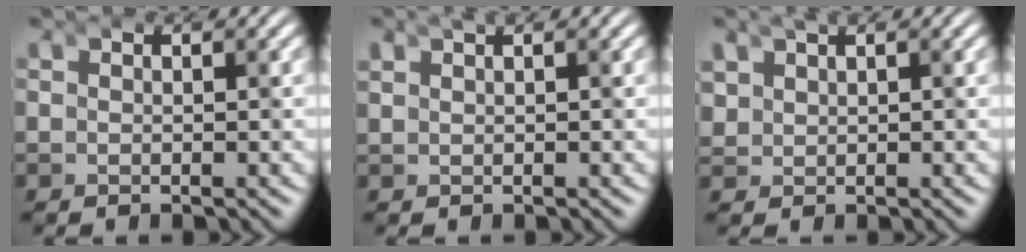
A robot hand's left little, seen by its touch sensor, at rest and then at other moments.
{"total": 1.5, "force": [0.7, 1.2, 0.8], "torque": [-0.010, 0.007, 0.007]}
{"total": 2.1, "force": [0.8, 1.8, 0.7], "torque": [-0.018, -0.001, 0.013]}